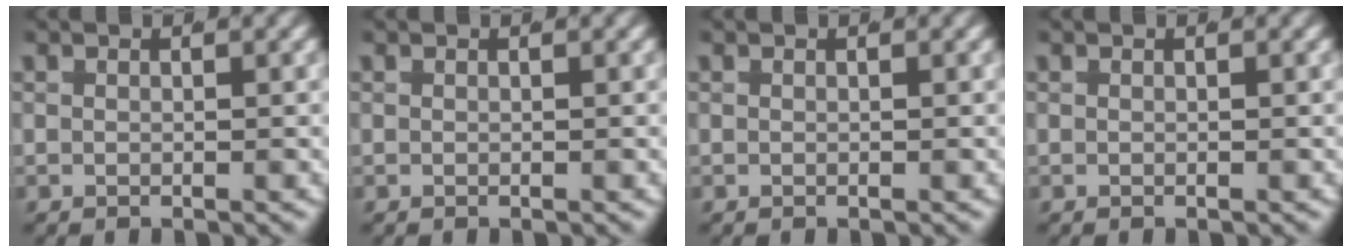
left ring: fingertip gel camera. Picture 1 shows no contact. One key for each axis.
{"total": 0.0}
{"total": 0.0}
{"total": 0.0}